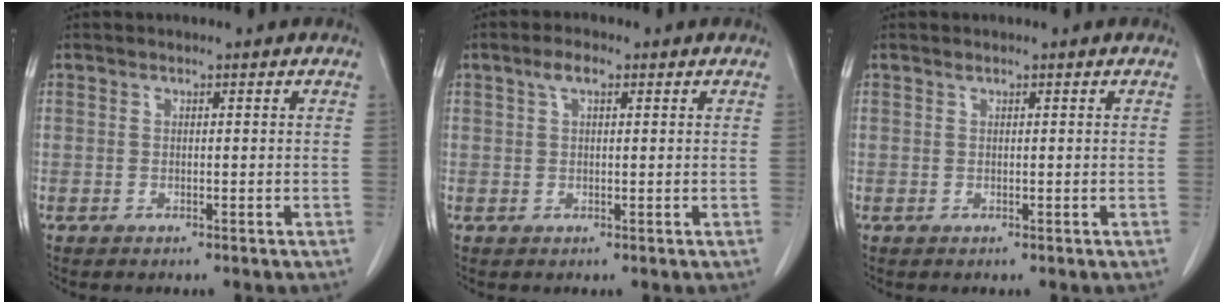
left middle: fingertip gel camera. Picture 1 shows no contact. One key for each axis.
{"total": 2.6, "fx": 1.3, "fy": 1.0, "fz": 2.0, "tx": -0.044, "ty": 0.012, "tz": 0.026}
{"total": 0.0}